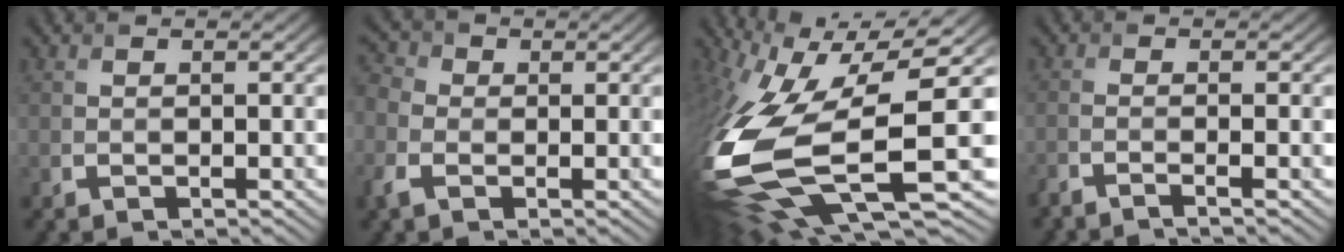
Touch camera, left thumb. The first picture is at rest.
{"total": 4.3, "force": [-1.0, 3.3, 2.6], "torque": [-0.077, 0.007, -0.035]}
{"total": 17.6, "force": [-2.7, 7.3, 15.8], "torque": [-0.336, -0.040, -0.037]}
{"total": 2.0, "force": [-1.6, -0.1, 1.2], "torque": [-0.012, 0.000, -0.049]}